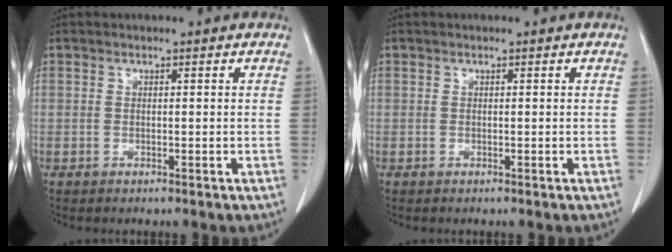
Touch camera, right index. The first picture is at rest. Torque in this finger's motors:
{"motor_torque": [0.00, 0.00, 0.00, 0.00]}